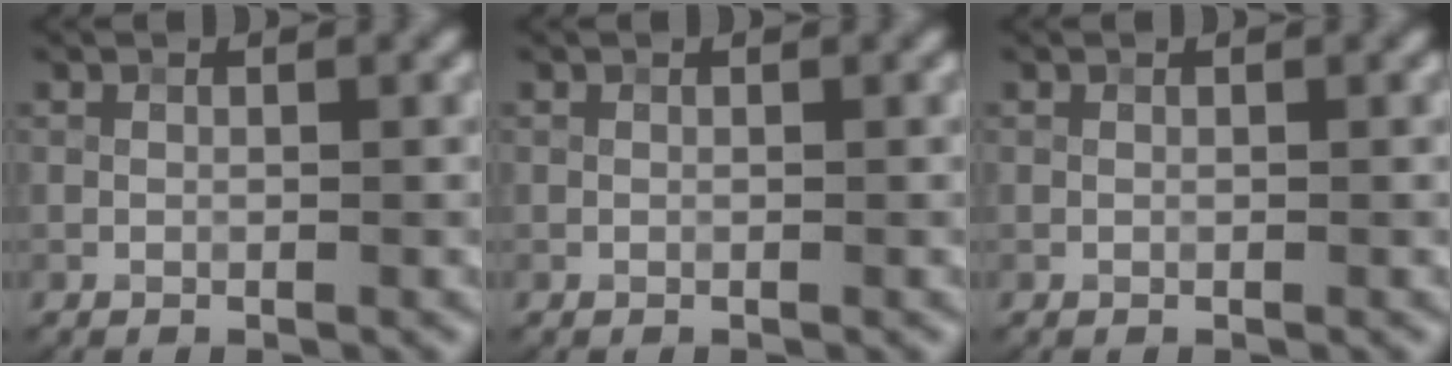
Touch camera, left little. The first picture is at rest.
{"total": 0.0}
{"total": 0.0}